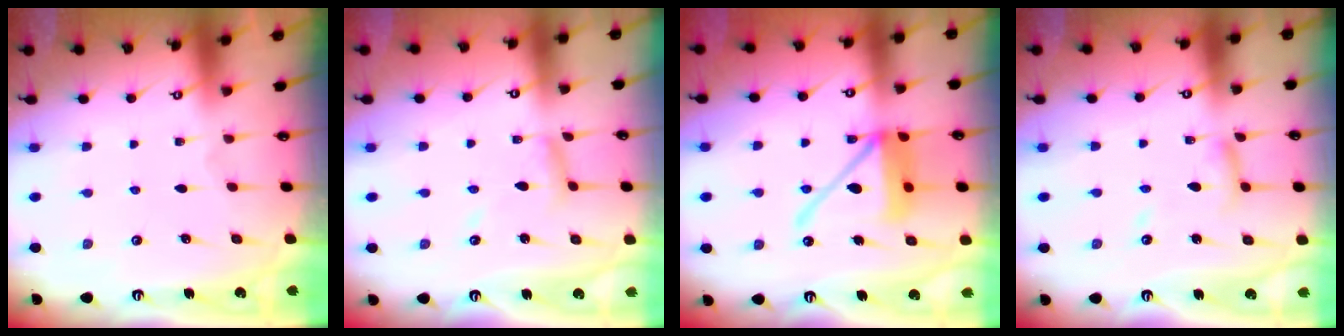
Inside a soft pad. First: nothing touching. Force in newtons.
{"total": 7.8, "press": 7.8, "slide": 0.6}
{"total": 14.5, "press": 14.4, "slide": 1.9}
{"total": 8.0, "press": 8.0, "slide": 0.7}